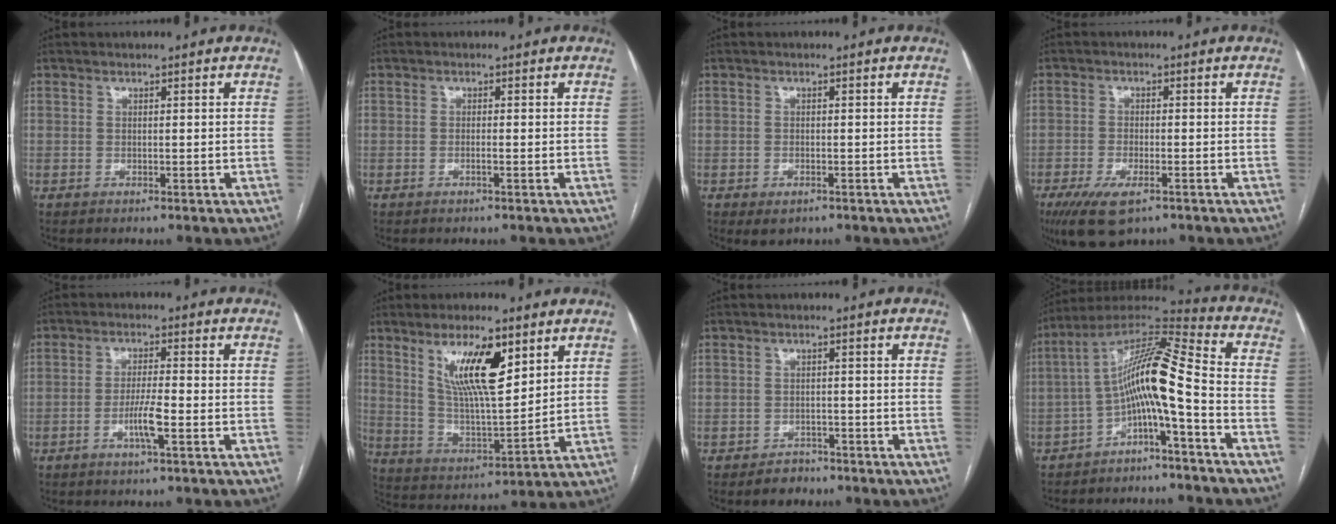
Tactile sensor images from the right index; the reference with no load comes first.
{"total": 0.9, "force": [-0.4, -0.1, 0.8], "torque": [-0.015, 0.001, -0.006]}
{"total": 2.6, "force": [-1.3, 1.7, 1.5], "torque": [-0.022, -0.002, -0.007]}
{"total": 7.3, "force": [-4.3, 2.7, 5.2], "torque": [-0.096, -0.014, -0.068]}
{"total": 4.8, "force": [-1.9, 0.1, 4.4], "torque": [-0.085, -0.005, -0.036]}
{"total": 12.5, "force": [6.3, 2.9, 10.4], "torque": [-0.192, -0.002, 0.121]}
{"total": 2.8, "force": [-2.1, 1.8, 0.4], "torque": [-0.008, 0.005, -0.028]}
{"total": 12.0, "force": [-3.6, 0.5, 11.4], "torque": [-0.194, 0.040, -0.068]}